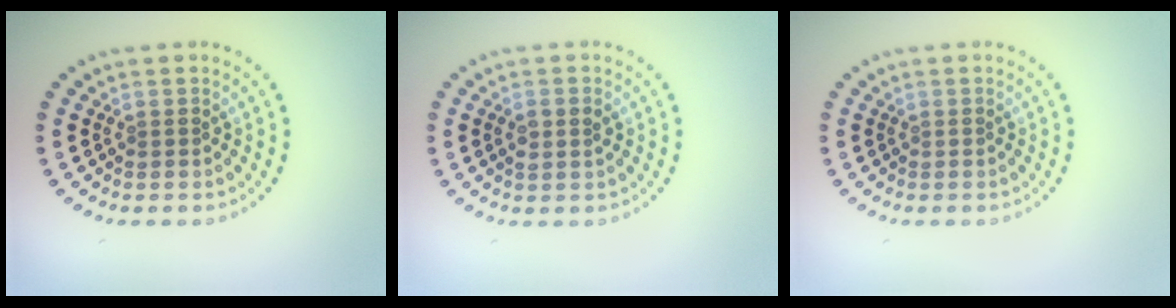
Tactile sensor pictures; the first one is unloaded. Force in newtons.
{"total": 1.5, "press": 1.4, "slide": 0.3}
{"total": 0.0}